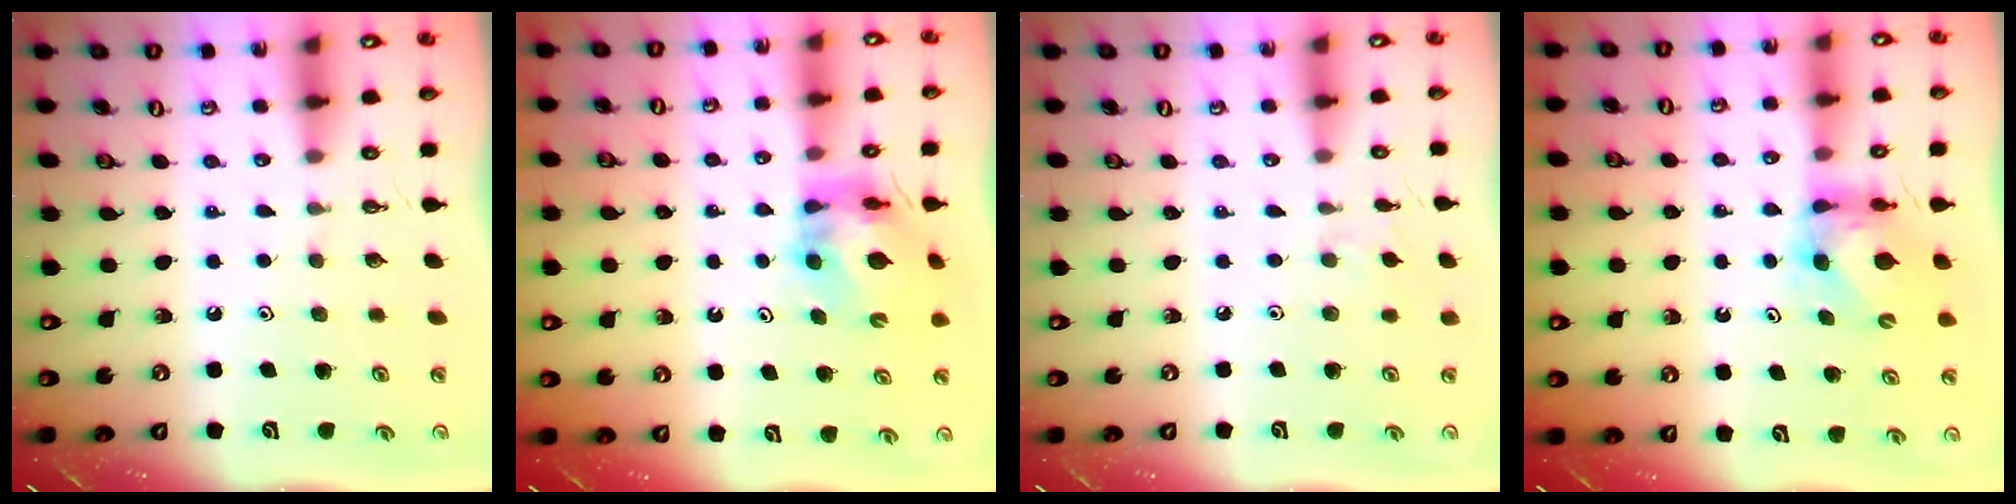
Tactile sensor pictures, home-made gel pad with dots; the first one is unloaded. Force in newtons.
{"total": 10.4, "press": 10.3, "slide": 1.2}
{"total": 2.3, "press": 2.3, "slide": 0.6}
{"total": 6.3, "press": 6.3, "slide": 0.7}